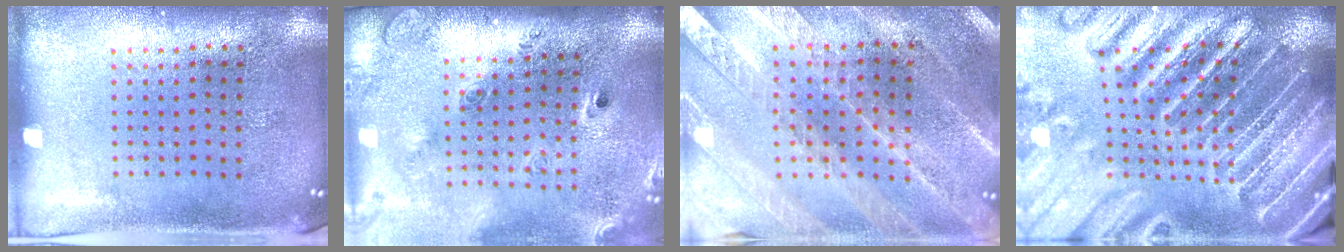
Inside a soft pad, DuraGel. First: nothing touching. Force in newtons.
{"total": 2.6, "press": 1.9, "slide": 1.8}
{"total": 2.4, "press": 2.4, "slide": 0.2}
{"total": 4.3, "press": 4.1, "slide": 1.4}